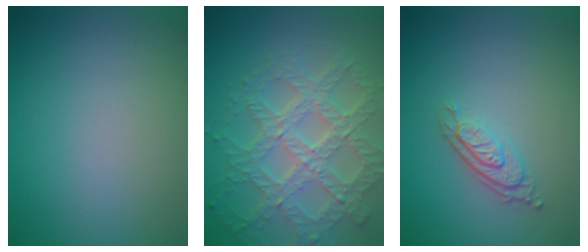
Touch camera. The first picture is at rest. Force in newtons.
{"total": 7.8, "press": 5.6, "slide": 5.5}
{"total": 3.0, "press": 2.2, "slide": 2.0}